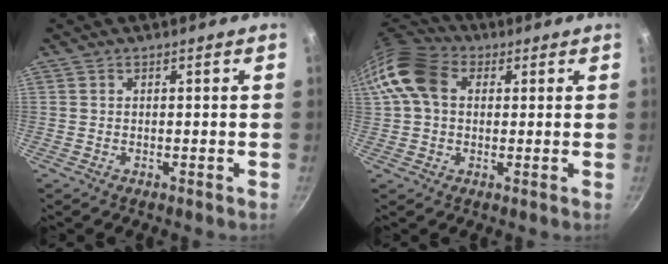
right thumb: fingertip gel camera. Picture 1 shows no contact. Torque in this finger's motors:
{"motor_torque": [-0.61, 1.05, 0.11, -0.09, 0.15]}